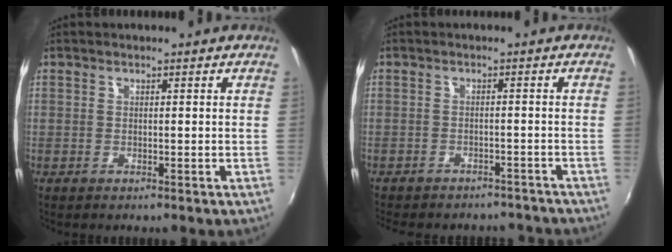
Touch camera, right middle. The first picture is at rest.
{"total": 11.9, "force": [-10.5, 4.3, 3.7], "torque": [-0.090, -0.003, -0.130]}